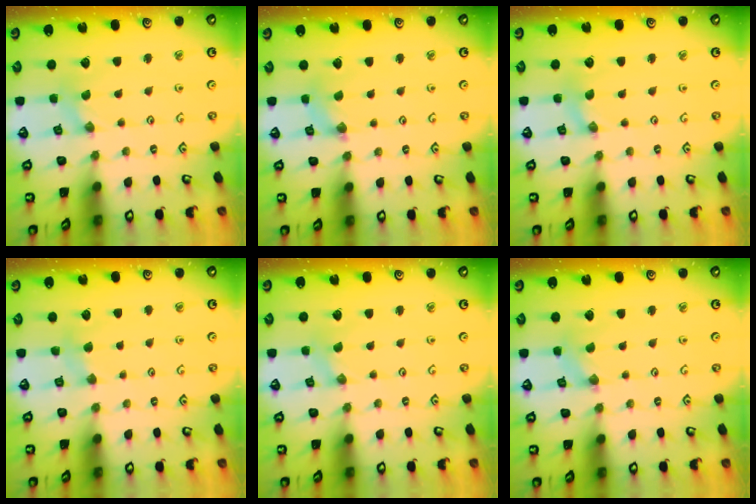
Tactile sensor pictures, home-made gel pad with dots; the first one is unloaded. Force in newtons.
{"total": 1.6, "press": 1.6, "slide": 0.2}
{"total": 1.2, "press": 1.2, "slide": 0.2}
{"total": 4.1, "press": 4.0, "slide": 0.6}
{"total": 0.0}
{"total": 0.0}